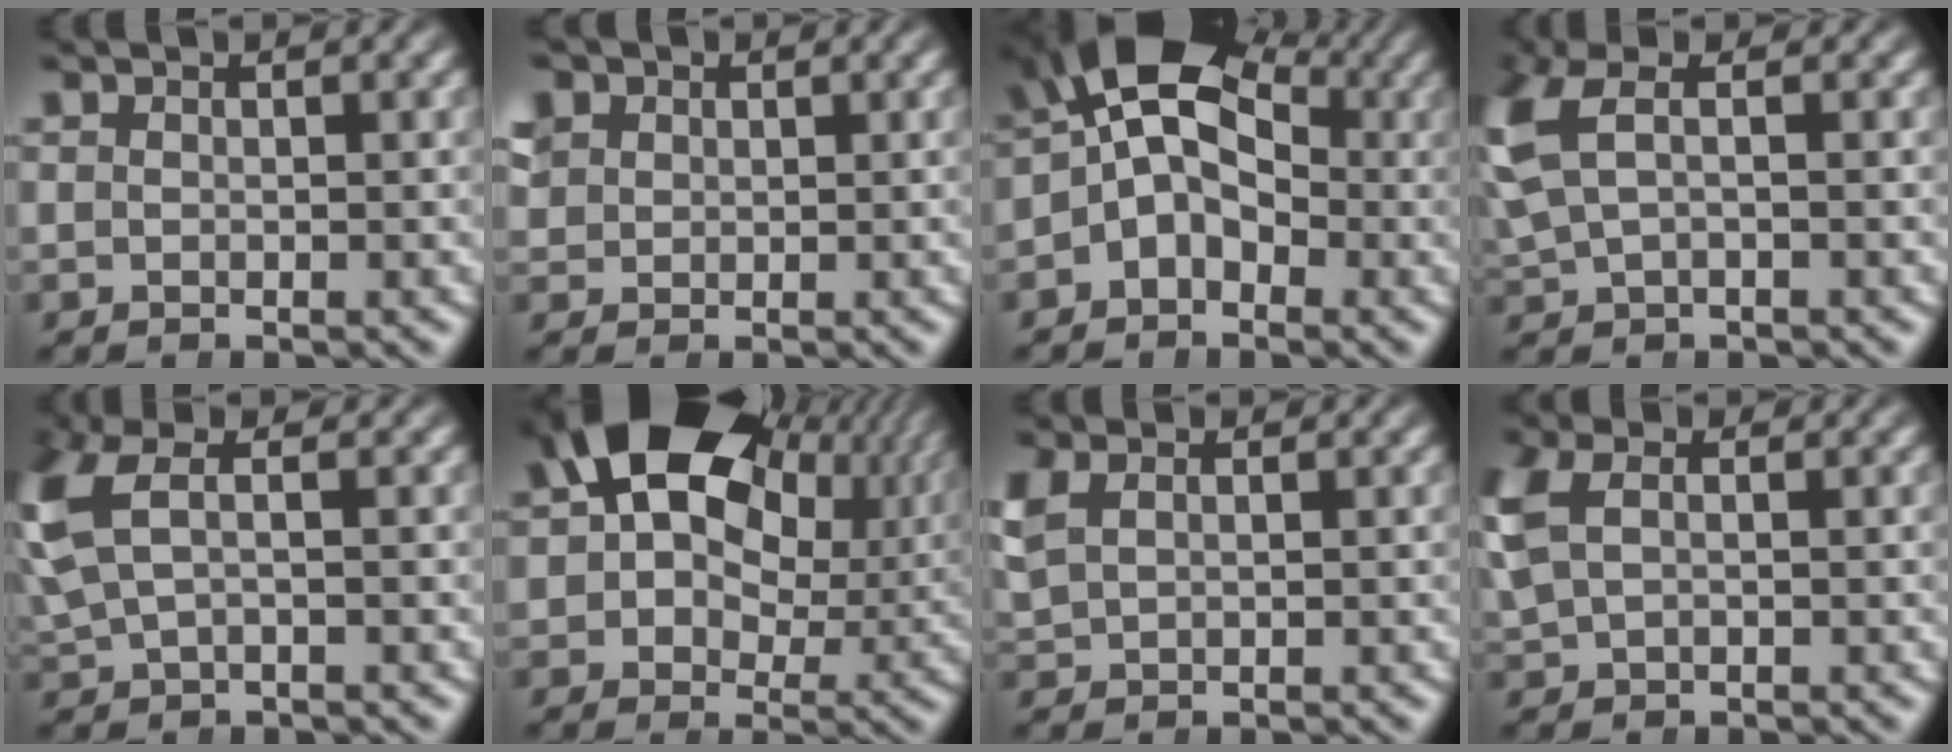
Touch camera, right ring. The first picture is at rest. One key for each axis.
{"total": 3.1, "fx": 1.3, "fy": 2.6, "fz": 1.2, "tx": -0.029, "ty": 0.002, "tz": 0.028}
{"total": 14.4, "fx": 2.5, "fy": 10.4, "fz": 9.6, "tx": -0.141, "ty": 0.014, "tz": 0.013}
{"total": 5.5, "fx": 1.0, "fy": 3.9, "fz": 3.8, "tx": -0.104, "ty": 0.006, "tz": 0.018}
{"total": 6.2, "fx": 1.1, "fy": 4.3, "fz": 4.3, "tx": -0.114, "ty": 0.008, "tz": 0.018}
{"total": 18.0, "fx": 4.3, "fy": 12.2, "fz": 12.4, "tx": -0.196, "ty": 0.016, "tz": 0.054}
{"total": 2.5, "fx": 0.8, "fy": 1.9, "fz": 1.4, "tx": -0.039, "ty": 0.001, "tz": 0.023}
{"total": 3.0, "fx": 0.6, "fy": 2.1, "fz": 2.0, "tx": -0.067, "ty": -0.001, "tz": 0.018}